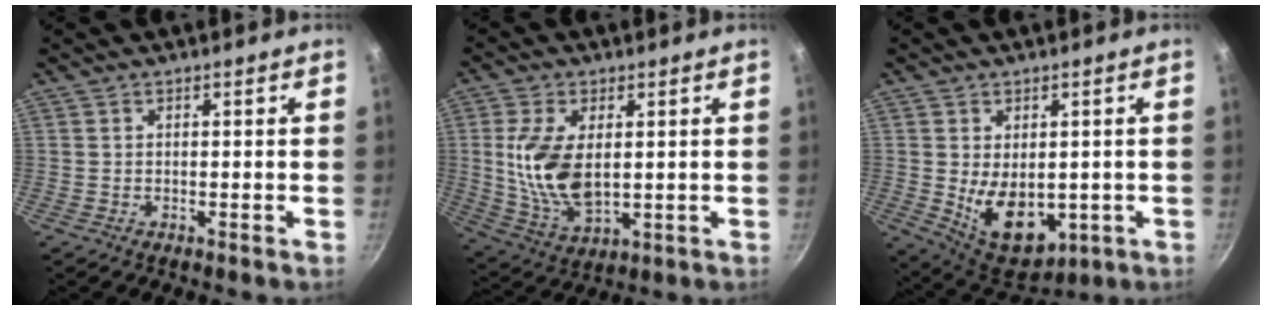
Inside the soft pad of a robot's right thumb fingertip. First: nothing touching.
{"total": 12.8, "force": [1.3, 6.9, 10.7], "torque": [-0.209, -0.014, 0.039]}
{"total": 11.7, "force": [-1.6, 7.3, 9.0], "torque": [-0.118, -0.014, 0.004]}